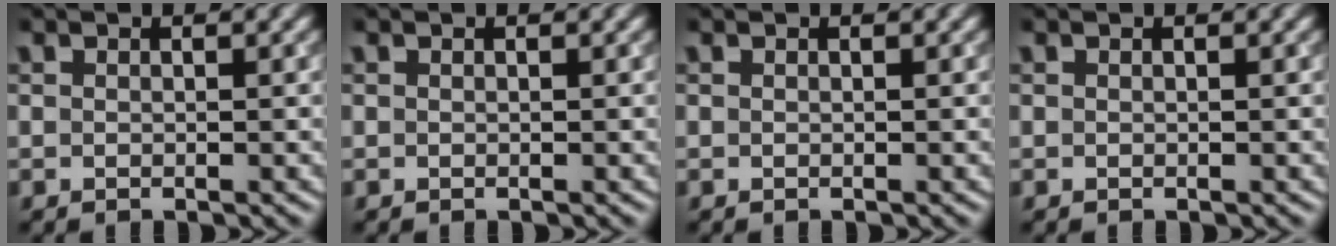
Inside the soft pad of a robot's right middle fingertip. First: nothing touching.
{"total": 0.0}
{"total": 0.0}
{"total": 0.0}